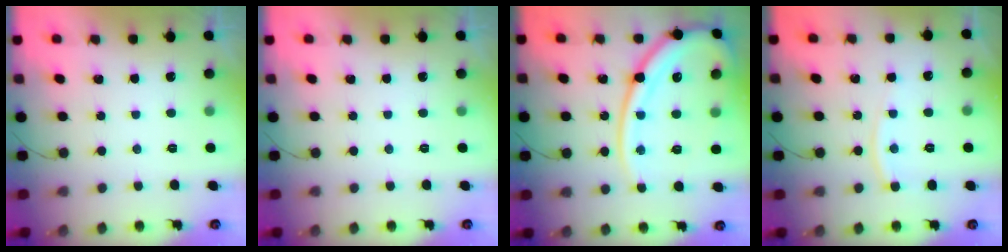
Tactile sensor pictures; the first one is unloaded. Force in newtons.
{"total": 0.0}
{"total": 17.9, "press": 17.8, "slide": 1.8}
{"total": 5.4, "press": 5.3, "slide": 0.7}